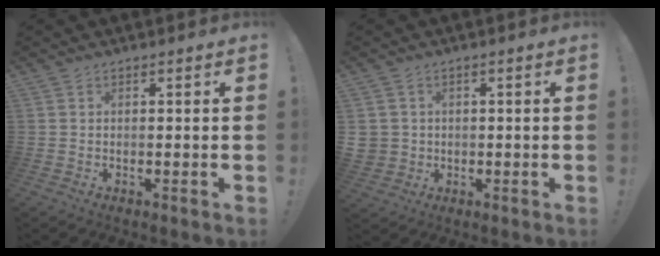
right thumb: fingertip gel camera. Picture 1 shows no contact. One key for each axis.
{"total": 3.7, "fx": 0.6, "fy": 3.5, "fz": 0.9, "tx": -0.025, "ty": 0.000, "tz": 0.012}